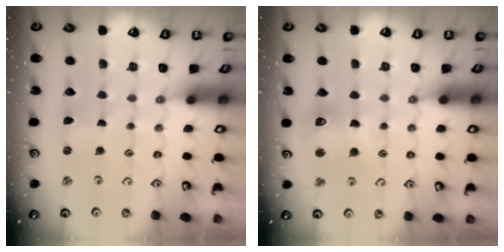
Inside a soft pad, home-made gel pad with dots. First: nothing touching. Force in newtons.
{"total": 9.3, "press": 9.2, "slide": 1.7}